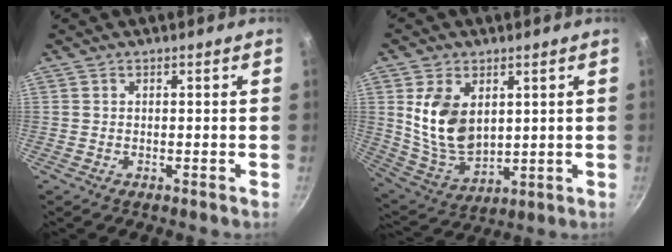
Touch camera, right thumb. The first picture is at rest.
{"total": 12.9, "force": [3.1, 8.4, 9.4], "torque": [-0.159, -0.032, 0.078]}